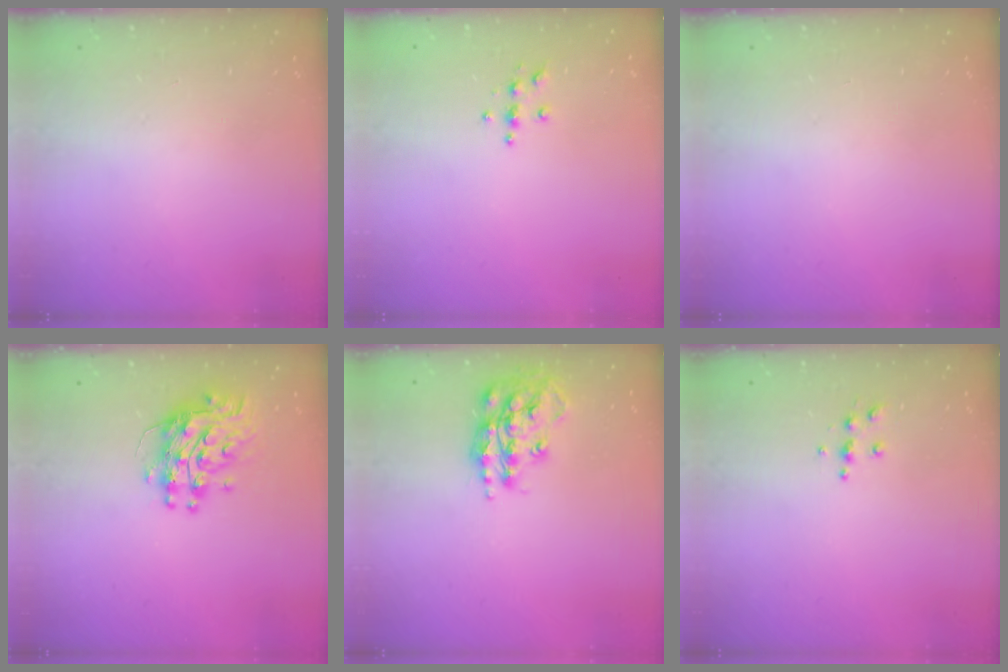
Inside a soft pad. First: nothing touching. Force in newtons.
{"total": 3.9, "press": 3.8, "slide": 0.4}
{"total": 0.0}
{"total": 11.5, "press": 11.5, "slide": 1.0}
{"total": 15.5, "press": 15.4, "slide": 1.3}
{"total": 4.9, "press": 4.9, "slide": 0.5}